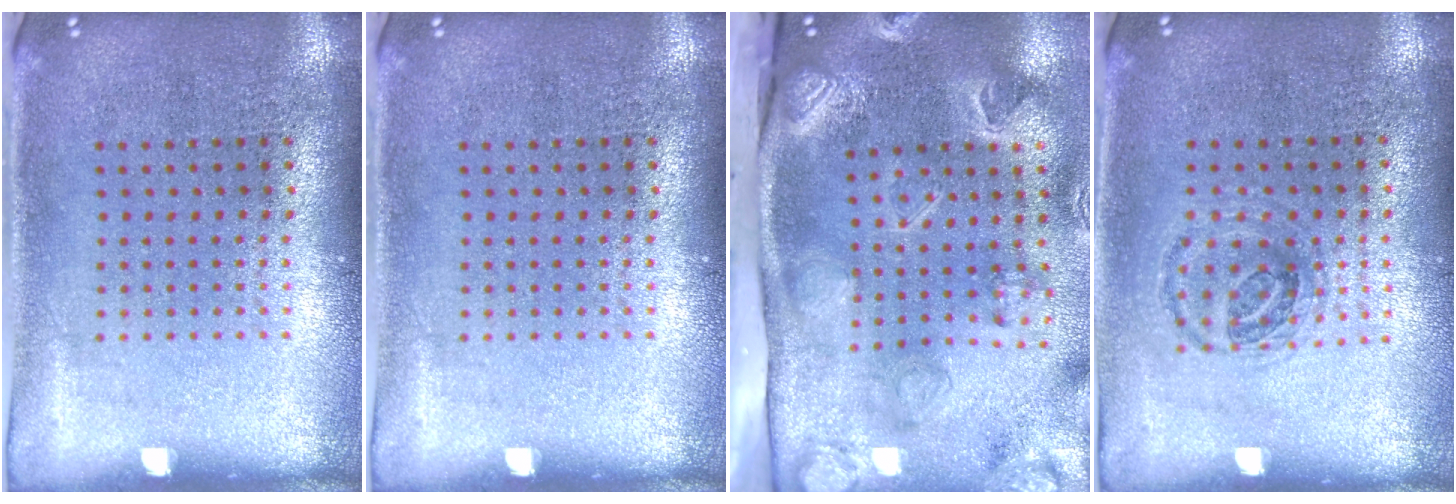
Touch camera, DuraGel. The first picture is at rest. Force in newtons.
{"total": 0.0}
{"total": 3.4, "press": 3.0, "slide": 1.6}
{"total": 0.9, "press": 0.9, "slide": 0.3}